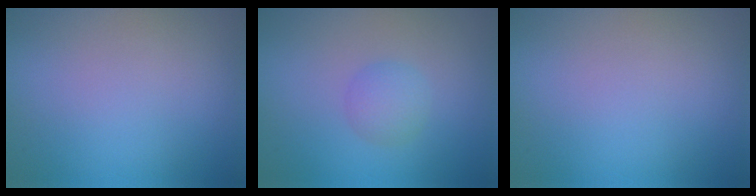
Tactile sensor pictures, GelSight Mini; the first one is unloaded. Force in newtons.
{"total": 1.8, "press": 1.8, "slide": 0.0}
{"total": 0.0}